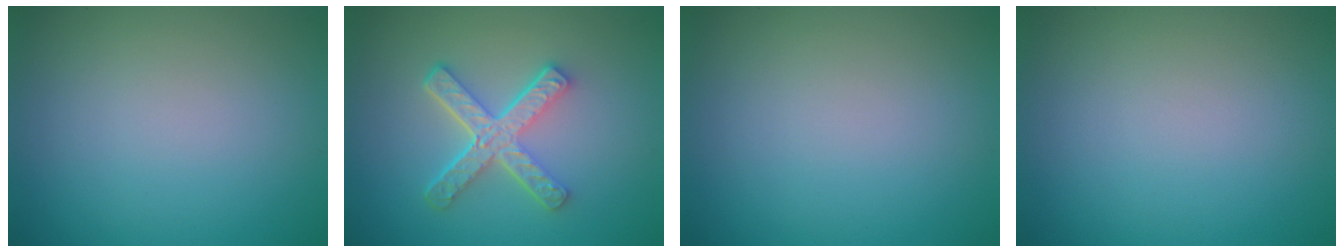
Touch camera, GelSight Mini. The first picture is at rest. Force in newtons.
{"total": 4.9, "press": 3.5, "slide": 3.4}
{"total": 0.0}
{"total": 0.0}